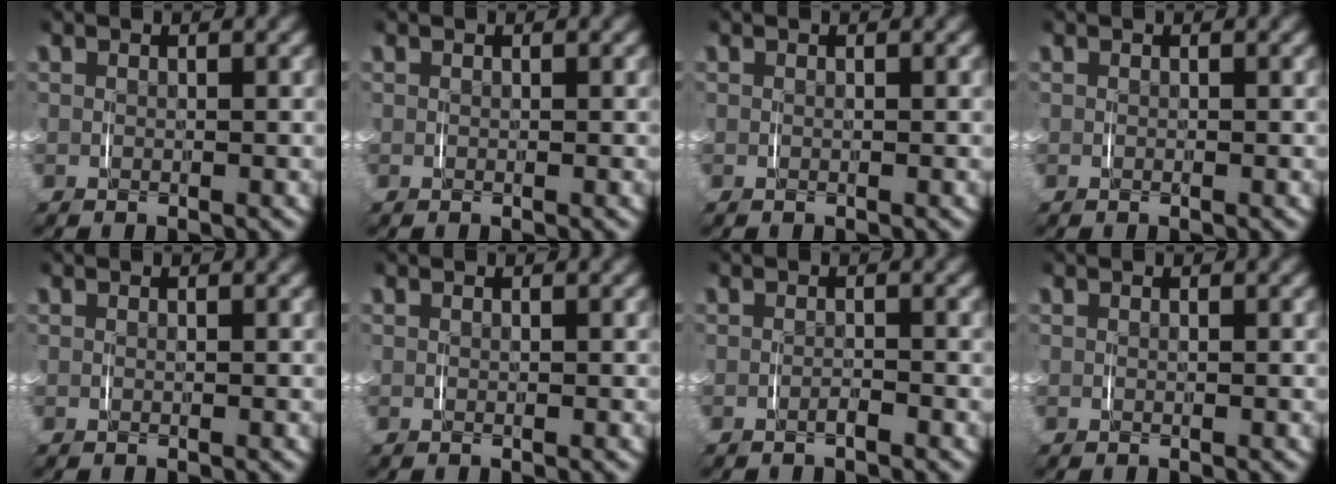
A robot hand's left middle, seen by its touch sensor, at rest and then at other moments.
{"total": 0.0}
{"total": 0.0}
{"total": 0.0}
{"total": 0.0}
{"total": 0.0}
{"total": 0.8, "force": [-0.7, 0.0, 0.3], "torque": [-0.003, 0.005, -0.017]}
{"total": 0.0}